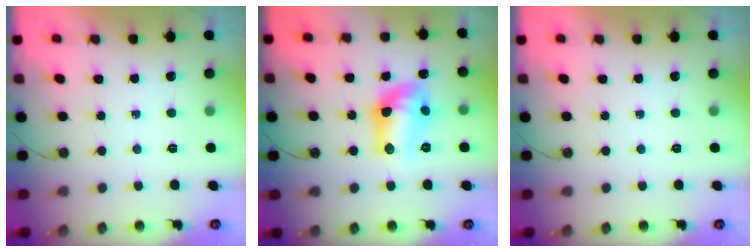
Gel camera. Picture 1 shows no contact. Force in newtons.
{"total": 13.5, "press": 13.1, "slide": 3.3}
{"total": 0.0}